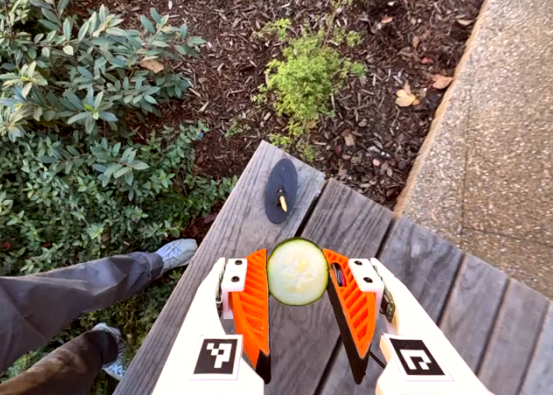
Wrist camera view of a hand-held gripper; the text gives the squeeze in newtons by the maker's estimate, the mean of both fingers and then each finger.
{"total": 6.3, "left": 6.0, "right": 6.5}